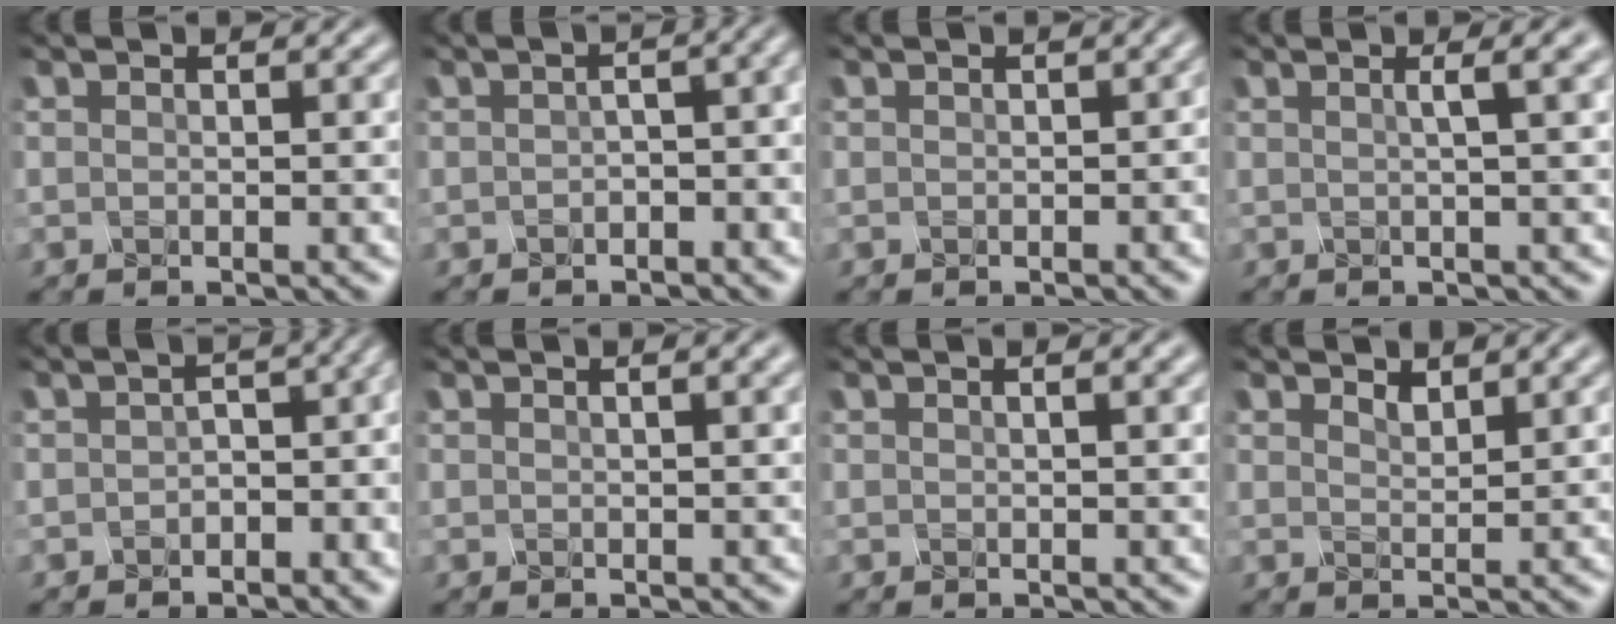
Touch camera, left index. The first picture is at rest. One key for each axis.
{"total": 5.7, "fx": -0.9, "fy": 2.7, "fz": 4.9, "tx": -0.055, "ty": 0.012, "tz": -0.006}
{"total": 0.0}
{"total": 4.6, "fx": 2.0, "fy": 1.7, "fz": 3.8, "tx": -0.032, "ty": 0.041, "tz": 0.011}
{"total": 5.1, "fx": -2.3, "fy": 2.8, "fz": 3.6, "tx": -0.039, "ty": -0.003, "tz": -0.017}
{"total": 4.7, "fx": 2.3, "fy": 2.1, "fz": 3.5, "tx": -0.023, "ty": 0.036, "tz": 0.020}
{"total": 4.0, "fx": 2.0, "fy": 1.7, "fz": 3.0, "tx": -0.023, "ty": 0.032, "tz": 0.017}
{"total": 0.9, "fx": 0.5, "fy": -0.5, "fz": -0.4, "tx": 0.003, "ty": 0.001, "tz": 0.028}